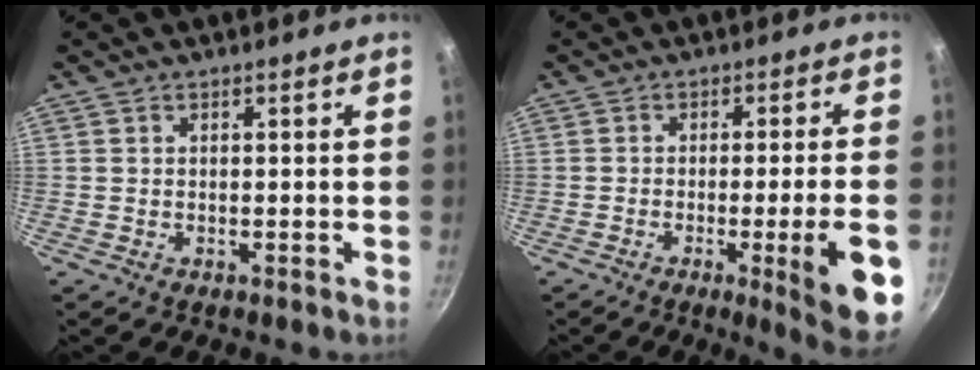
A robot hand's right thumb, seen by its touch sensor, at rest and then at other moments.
{"total": 11.5, "force": [-3.6, 1.1, 10.9], "torque": [-0.131, 0.011, -0.045]}